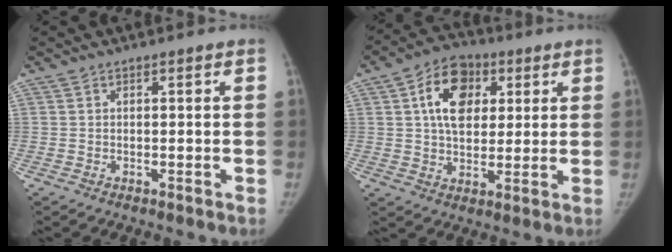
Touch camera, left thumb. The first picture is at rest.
{"total": 12.3, "force": [3.6, 8.5, 8.0], "torque": [-0.105, -0.001, 0.054]}